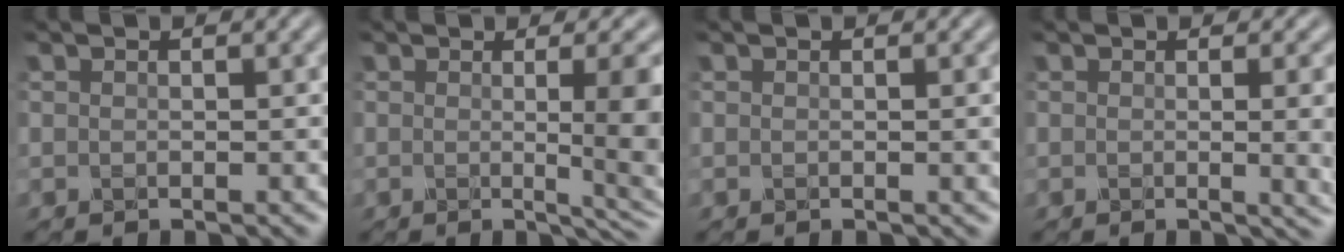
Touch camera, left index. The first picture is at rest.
{"total": 5.6, "force": [0.0, 1.3, 5.4], "torque": [-0.059, -0.009, -0.001]}
{"total": 1.3, "force": [0.2, 0.6, 1.1], "torque": [-0.022, 0.001, 0.004]}
{"total": 4.1, "force": [0.1, 1.6, 3.7], "torque": [-0.040, -0.019, 0.016]}